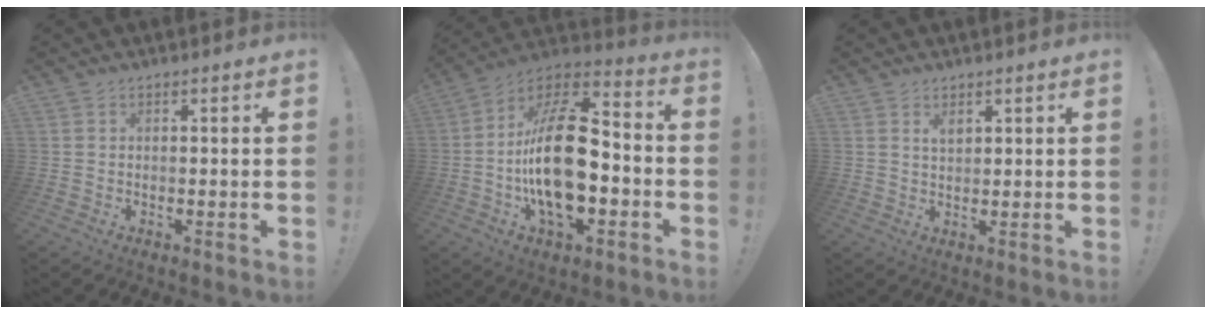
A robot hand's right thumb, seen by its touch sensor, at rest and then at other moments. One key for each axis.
{"total": 24.5, "fx": -3.4, "fy": 12.9, "fz": 20.5, "tx": -0.374, "ty": 0.023, "tz": -0.055}
{"total": 2.4, "fx": 1.7, "fy": 1.1, "fz": 1.3, "tx": -0.013, "ty": -0.011, "tz": 0.029}